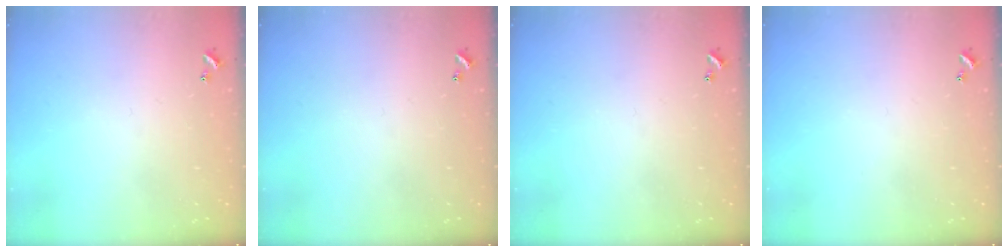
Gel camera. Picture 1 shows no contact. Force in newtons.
{"total": 0.0}
{"total": 0.0}
{"total": 0.0}